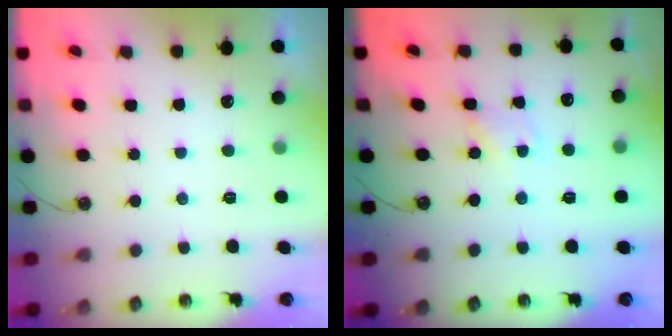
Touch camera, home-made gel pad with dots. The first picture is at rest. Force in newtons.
{"total": 2.6, "press": 2.5, "slide": 0.4}